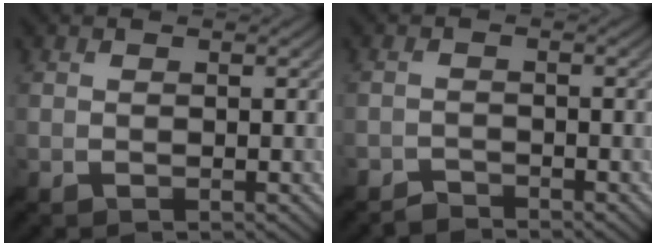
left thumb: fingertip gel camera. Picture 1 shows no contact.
{"total": 1.9, "force": [-1.9, 0.4, 0.0], "torque": [0.007, 0.001, -0.040]}